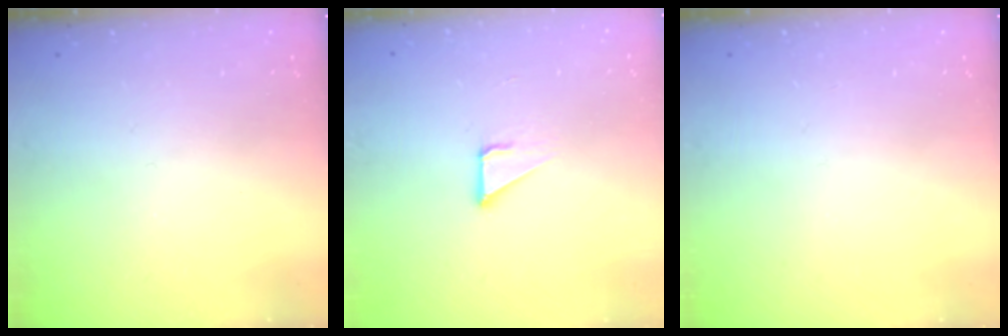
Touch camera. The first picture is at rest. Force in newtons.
{"total": 2.1, "press": 2.1, "slide": 0.0}
{"total": 0.0}